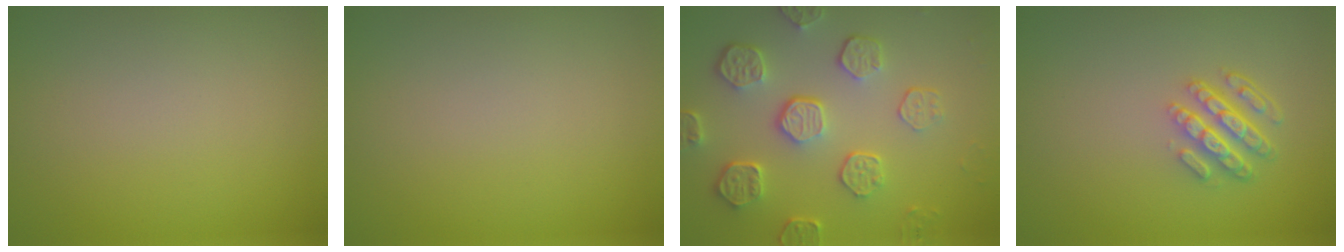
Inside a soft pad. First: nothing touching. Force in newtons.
{"total": 0.0}
{"total": 5.8, "press": 4.2, "slide": 4.0}
{"total": 4.3, "press": 3.2, "slide": 2.9}